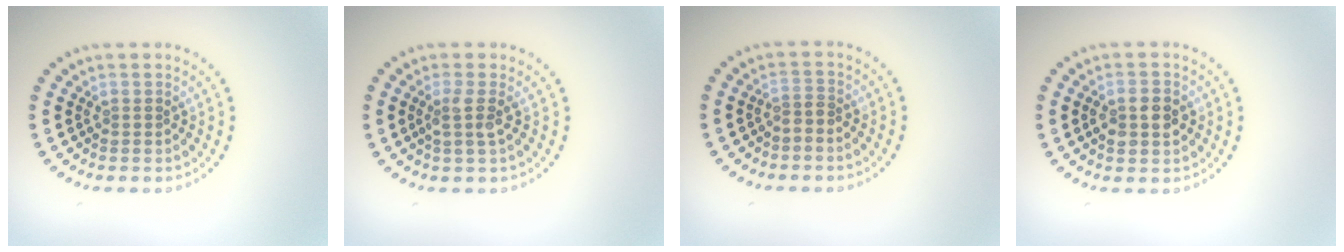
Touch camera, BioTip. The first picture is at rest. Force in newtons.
{"total": 1.8, "press": 1.4, "slide": 1.2}
{"total": 1.0, "press": 0.5, "slide": 0.8}
{"total": 3.3, "press": 3.3, "slide": 0.1}